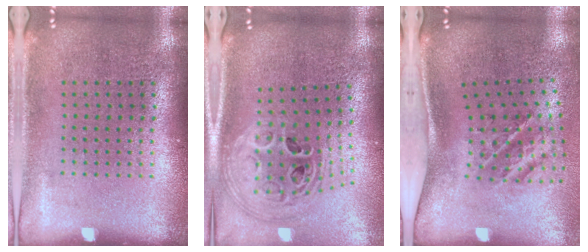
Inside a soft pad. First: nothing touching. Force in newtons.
{"total": 2.8, "press": 2.0, "slide": 1.9}
{"total": 2.2, "press": 1.2, "slide": 1.8}